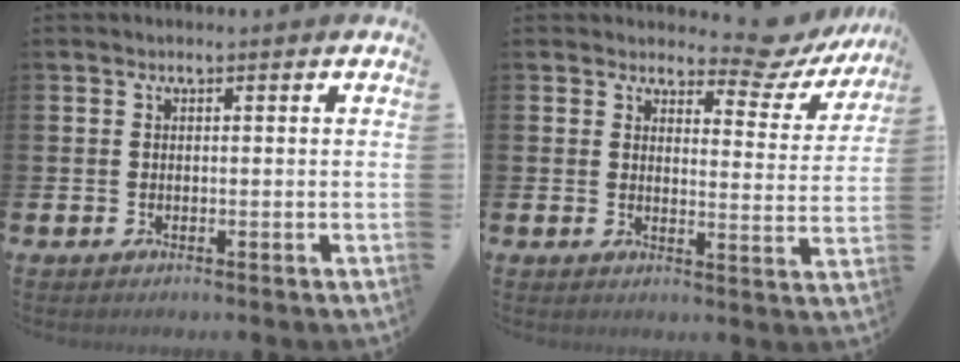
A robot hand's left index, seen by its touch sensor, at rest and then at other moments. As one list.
[{"total": 5.6, "force": [5.1, 1.8, 1.6], "torque": [-0.019, -0.041, 0.081]}]